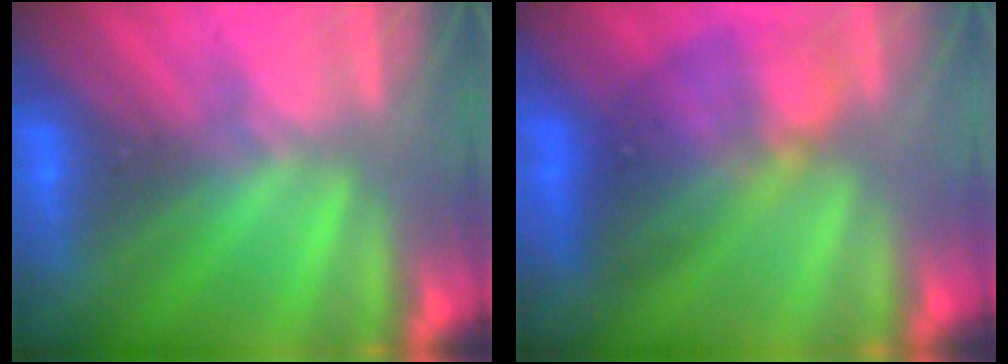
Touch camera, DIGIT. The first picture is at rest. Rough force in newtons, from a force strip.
{"total": 7.5}